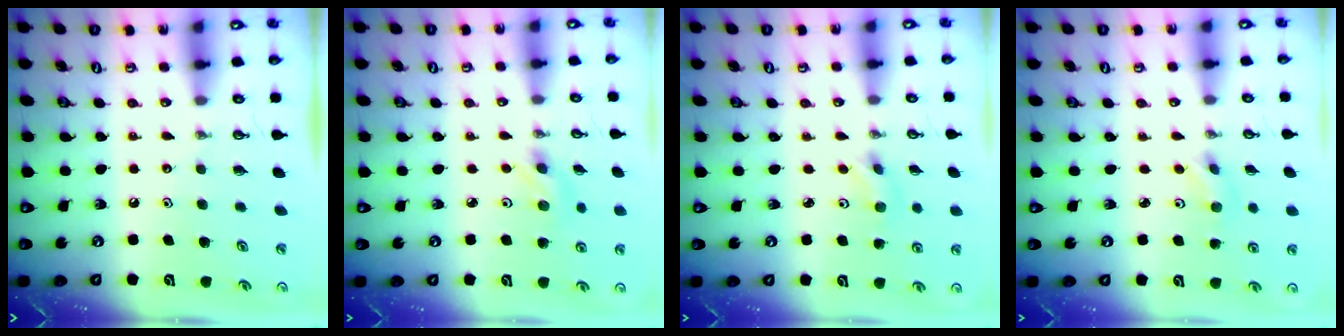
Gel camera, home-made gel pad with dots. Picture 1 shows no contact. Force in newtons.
{"total": 2.6, "press": 2.3, "slide": 1.1}
{"total": 2.2, "press": 2.2, "slide": 0.1}
{"total": 2.2, "press": 2.2, "slide": 0.1}